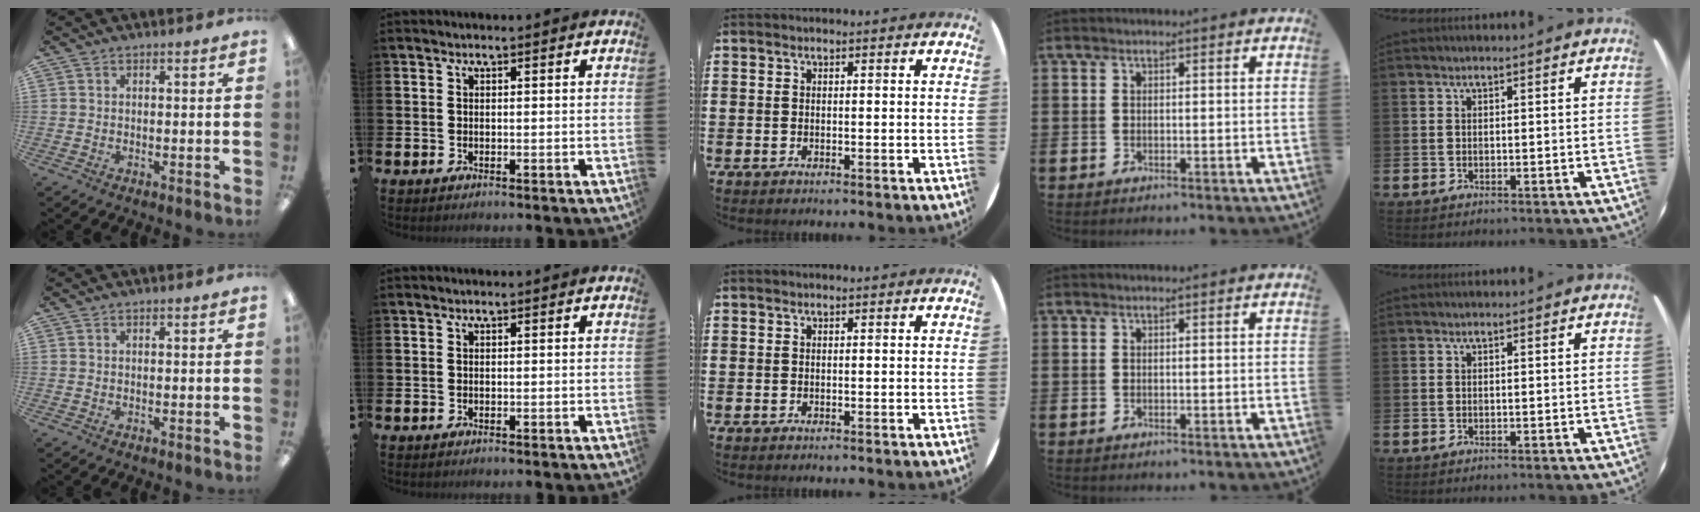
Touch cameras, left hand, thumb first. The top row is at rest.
{}